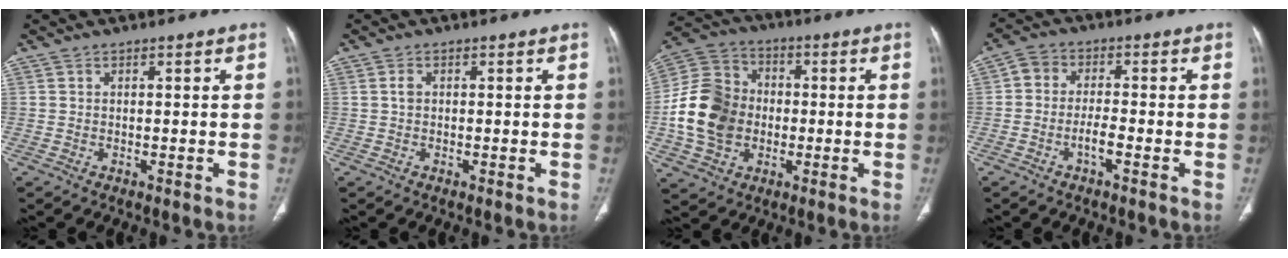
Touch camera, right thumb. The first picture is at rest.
{"total": 1.2, "force": [0.0, 0.9, 0.8], "torque": [-0.012, 0.002, -0.003]}
{"total": 15.0, "force": [-1.8, 12.2, 8.5], "torque": [-0.146, 0.024, -0.038]}
{"total": 4.8, "force": [-1.9, 2.5, 3.6], "torque": [-0.063, 0.018, -0.045]}